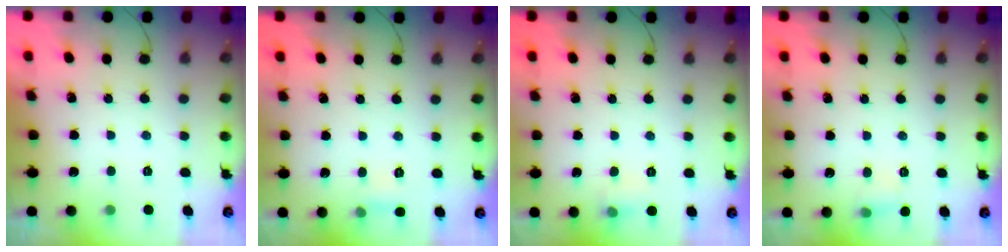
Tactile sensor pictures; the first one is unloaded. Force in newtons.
{"total": 4.8, "press": 4.5, "slide": 1.6}
{"total": 5.3, "press": 5.1, "slide": 1.5}
{"total": 5.2, "press": 4.9, "slide": 1.5}